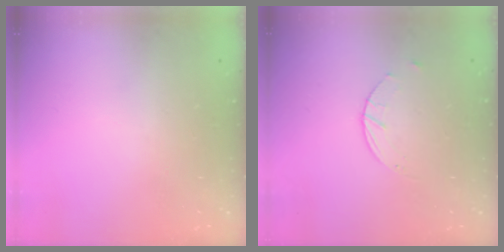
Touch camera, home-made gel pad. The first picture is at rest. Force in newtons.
{"total": 2.6, "press": 2.6, "slide": 0.4}